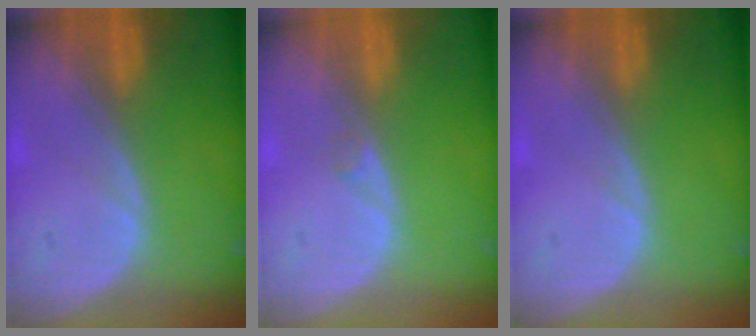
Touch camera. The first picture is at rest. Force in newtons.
{"total": 0.5, "press": 0.5, "slide": 0.1}
{"total": 0.0}